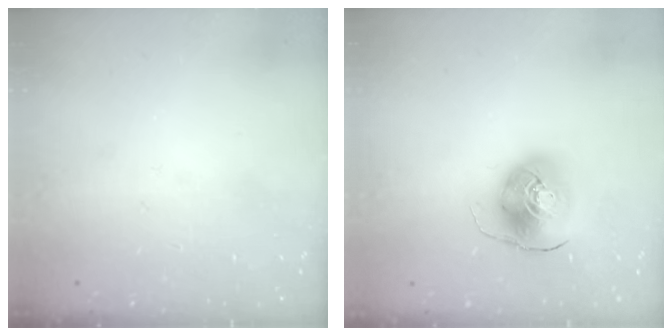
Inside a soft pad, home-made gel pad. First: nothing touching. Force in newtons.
{"total": 9.7, "press": 9.6, "slide": 1.3}